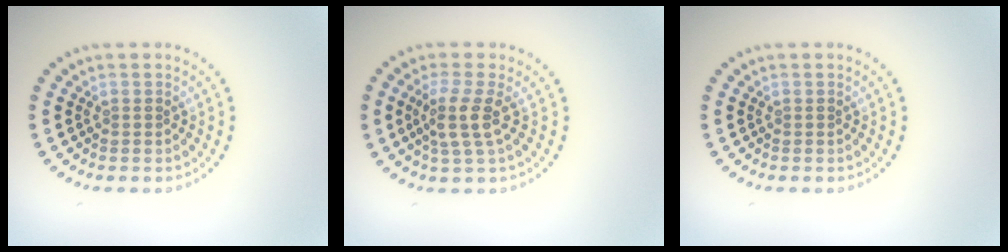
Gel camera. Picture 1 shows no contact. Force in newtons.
{"total": 2.9, "press": 2.3, "slide": 1.7}
{"total": 0.0}